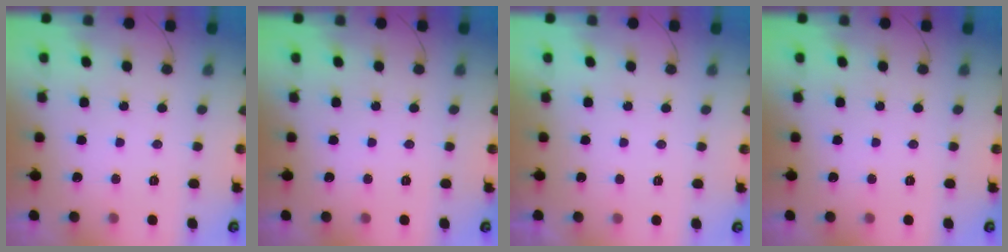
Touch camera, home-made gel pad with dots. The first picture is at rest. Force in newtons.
{"total": 0.0}
{"total": 2.1, "press": 2.1, "slide": 0.4}
{"total": 0.0}